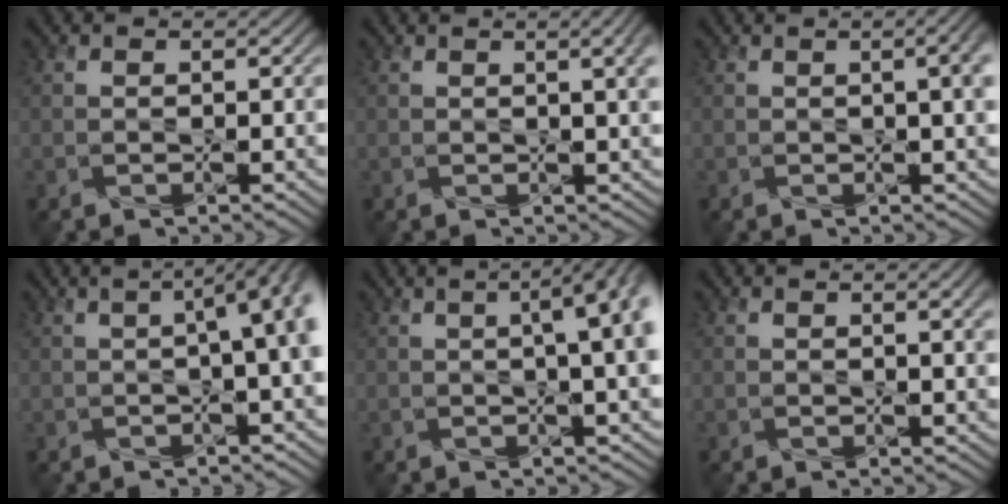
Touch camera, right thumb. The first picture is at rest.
{"total": 4.5, "force": [1.3, 1.2, 4.2], "torque": [-0.049, 0.009, 0.020]}
{"total": 4.7, "force": [0.6, 1.2, 4.5], "torque": [-0.056, 0.009, 0.009]}
{"total": 9.2, "force": [0.2, 2.9, 8.7], "torque": [-0.117, 0.015, -0.006]}
{"total": 8.9, "force": [1.1, 2.6, 8.5], "torque": [-0.099, 0.020, 0.000]}
{"total": 2.6, "force": [0.9, 0.6, 2.3], "torque": [-0.034, 0.004, 0.019]}